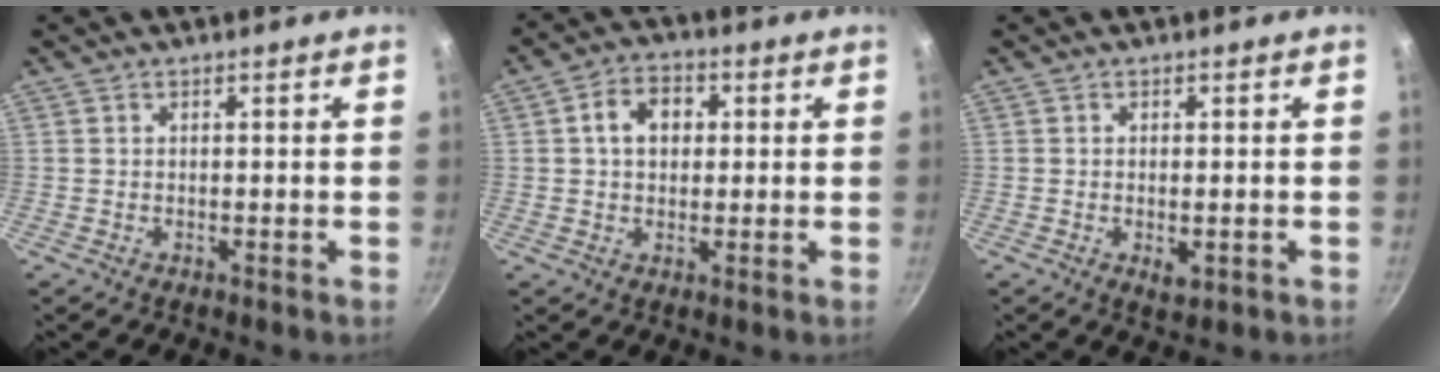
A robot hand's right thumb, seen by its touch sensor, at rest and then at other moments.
{"total": 6.8, "force": [1.3, 5.2, 4.3], "torque": [-0.046, 0.012, 0.010]}
{"total": 2.6, "force": [-0.7, 1.4, 2.2], "torque": [-0.035, -0.007, -0.005]}